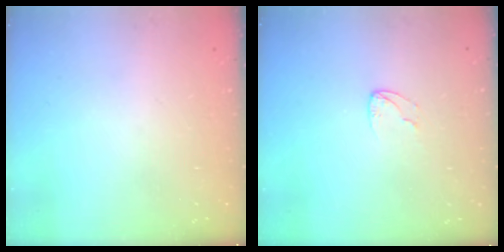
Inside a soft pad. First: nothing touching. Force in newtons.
{"total": 4.0, "press": 4.0, "slide": 0.4}